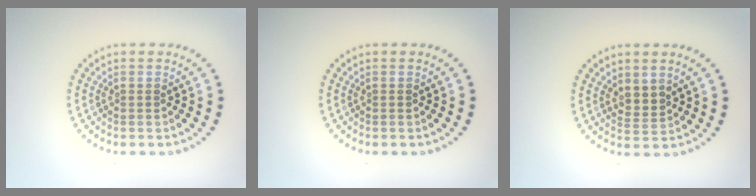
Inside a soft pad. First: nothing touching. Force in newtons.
{"total": 0.0}
{"total": 1.7, "press": 1.3, "slide": 1.0}